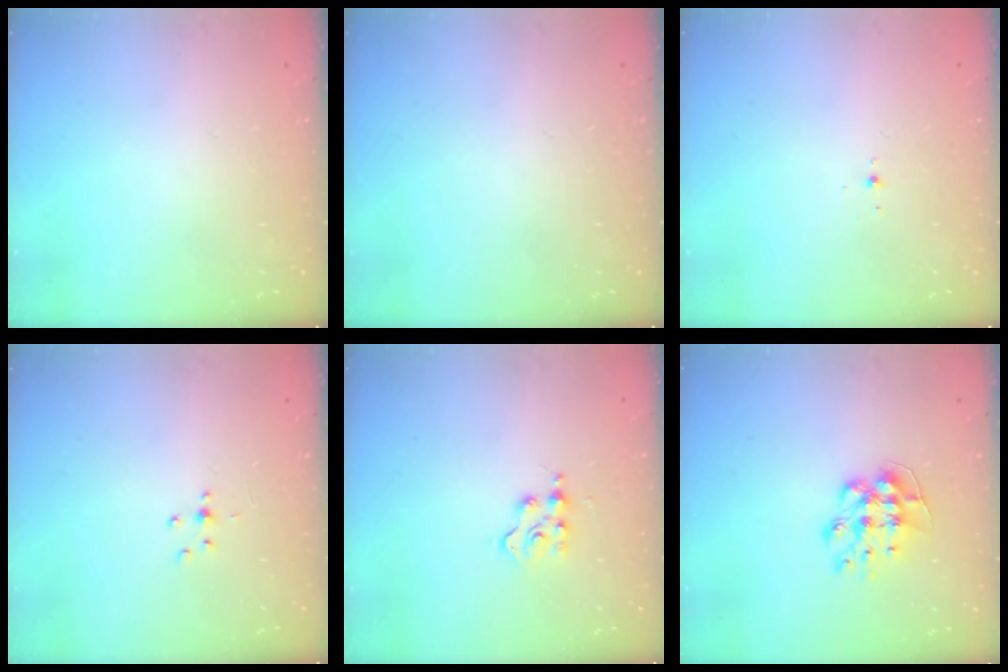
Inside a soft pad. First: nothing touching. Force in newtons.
{"total": 0.0}
{"total": 2.6, "press": 2.5, "slide": 0.7}
{"total": 2.2, "press": 2.1, "slide": 0.5}
{"total": 3.4, "press": 3.4, "slide": 0.5}
{"total": 9.1, "press": 9.1, "slide": 0.3}